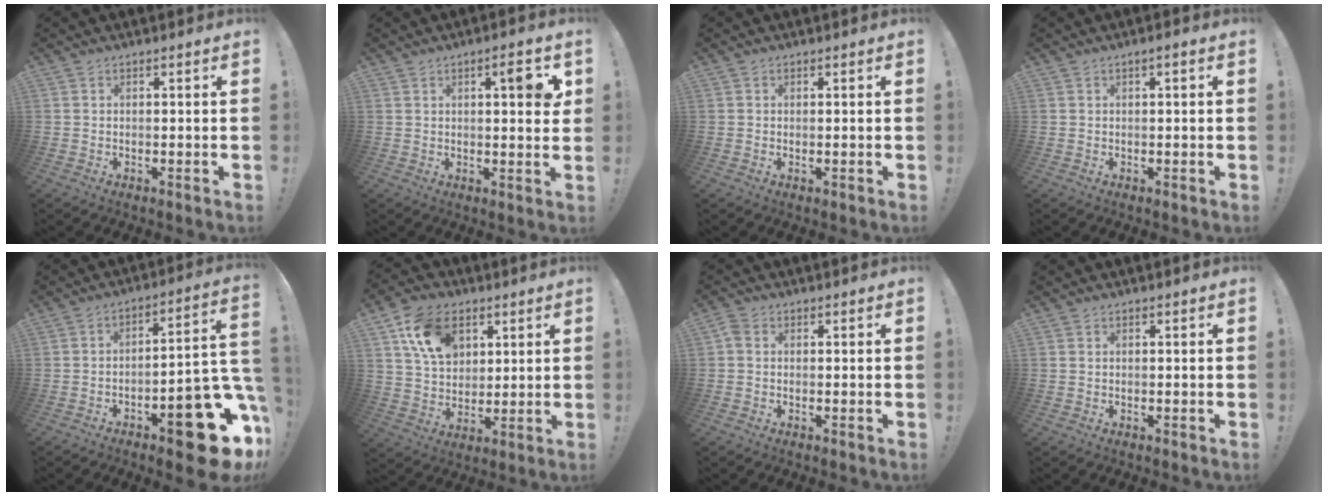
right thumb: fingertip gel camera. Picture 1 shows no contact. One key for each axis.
{"total": 5.9, "fx": 2.1, "fy": 1.6, "fz": 5.2, "tx": -0.055, "ty": -0.013, "tz": 0.025}
{"total": 0.6, "fx": 0.6, "fy": 0.2, "fz": 0.1, "tx": 0.006, "ty": -0.003, "tz": 0.010}
{"total": 1.3, "fx": 0.0, "fy": 0.1, "fz": 1.3, "tx": -0.015, "ty": -0.001, "tz": -0.003}
{"total": 20.5, "fx": -10.5, "fy": 7.2, "fz": 16.1, "tx": -0.166, "ty": 0.064, "tz": -0.159}
{"total": 14.8, "fx": 6.6, "fy": 10.7, "fz": 7.9, "tx": -0.117, "ty": -0.018, "tz": 0.128}
{"total": 1.7, "fx": -0.1, "fy": 1.4, "fz": 1.0, "tx": -0.020, "ty": 0.005, "tz": -0.002}
{"total": 0.0}